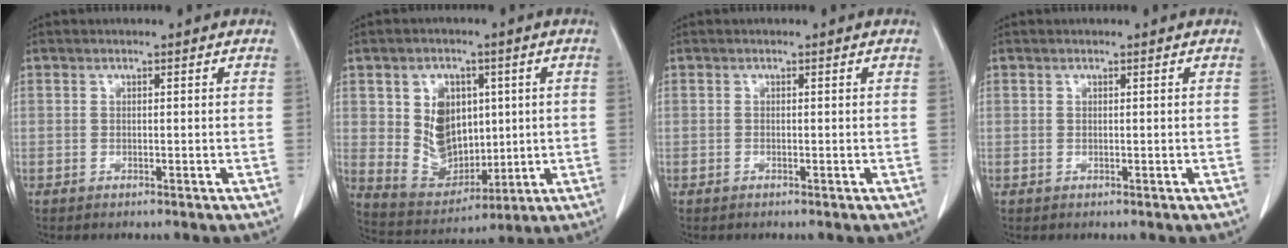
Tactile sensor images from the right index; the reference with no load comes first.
{"total": 10.8, "force": [1.9, 8.0, 7.0], "torque": [-0.133, 0.017, 0.056]}
{"total": 0.0}
{"total": 0.0}